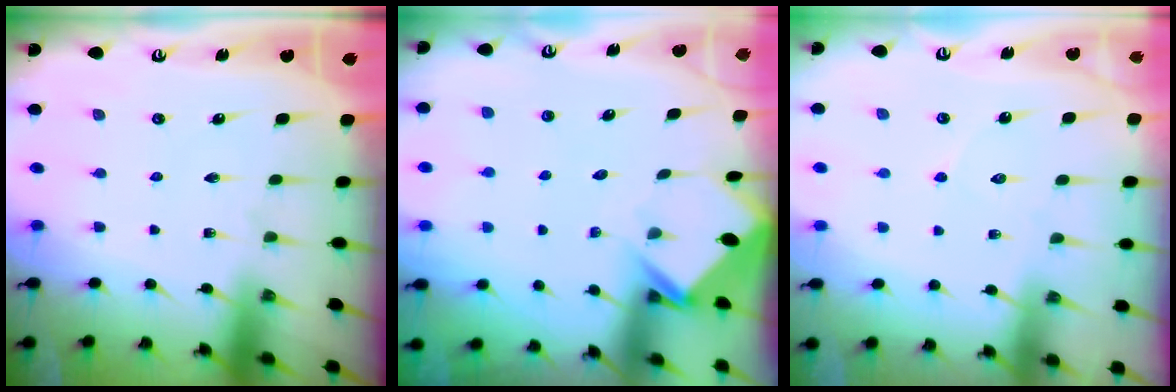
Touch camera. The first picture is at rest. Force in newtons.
{"total": 3.8, "press": 3.8, "slide": 0.2}
{"total": 3.9, "press": 3.9, "slide": 0.3}